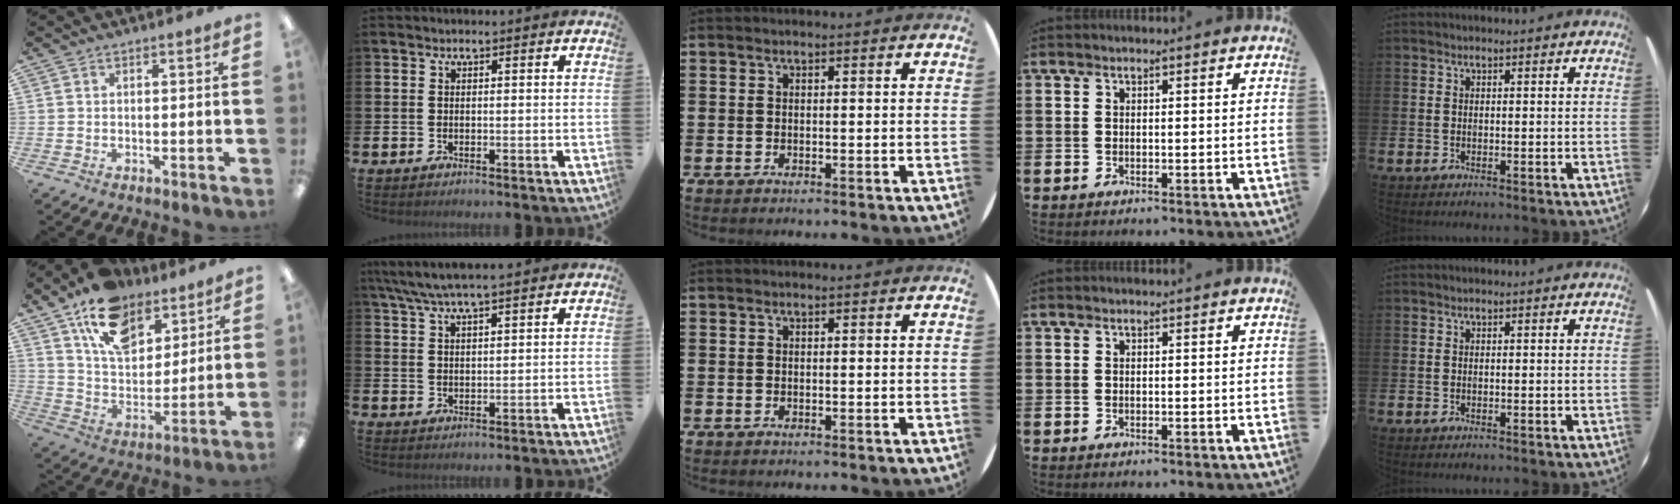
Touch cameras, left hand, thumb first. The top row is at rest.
{"thumb": {"total": 16.6, "force": [11.2, 9.4, 7.9], "torque": [-0.135, -0.052, 0.205]}, "index": {"total": 5.6, "force": [5.1, 0.4, 2.4], "torque": [-0.061, -0.013, 0.092]}}